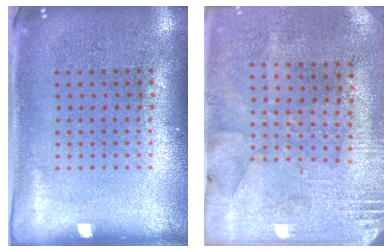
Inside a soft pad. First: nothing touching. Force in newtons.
{"total": 2.7, "press": 2.3, "slide": 1.5}